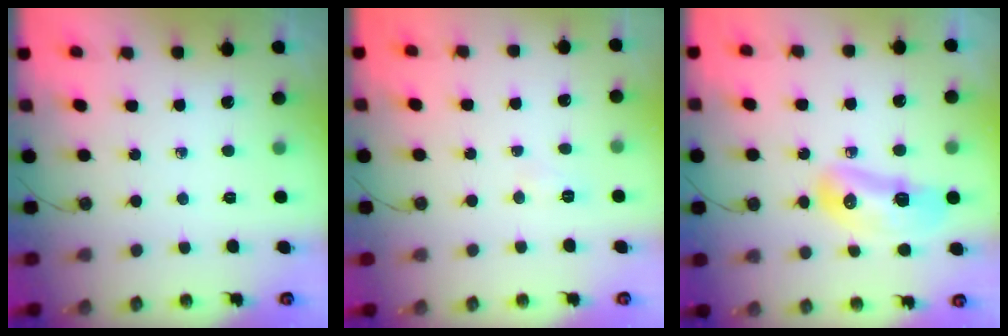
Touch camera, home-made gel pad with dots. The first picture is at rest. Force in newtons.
{"total": 3.9, "press": 3.9, "slide": 0.4}
{"total": 10.6, "press": 10.5, "slide": 1.5}